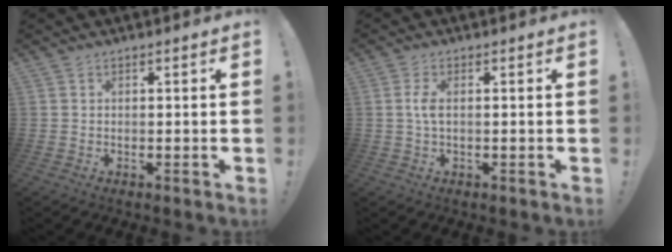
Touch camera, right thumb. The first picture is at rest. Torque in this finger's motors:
{"motor_torque": [0.17, 0.11, 0.68, -0.37, 0.21]}